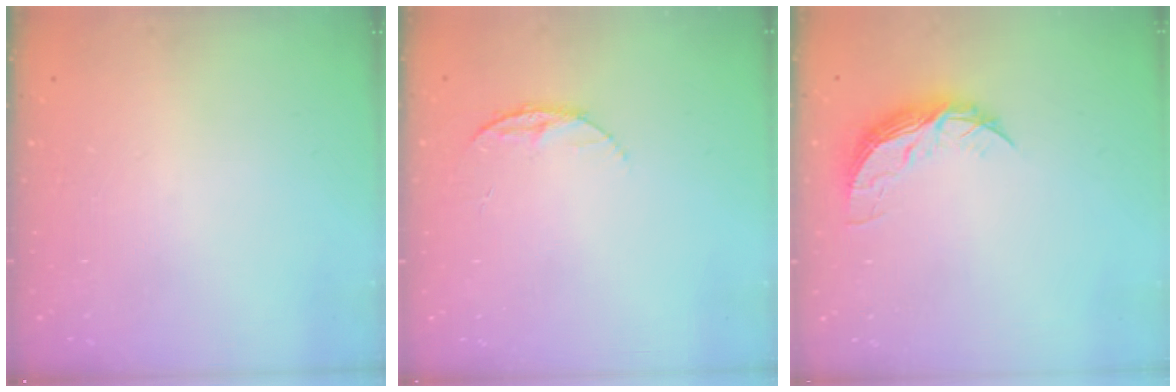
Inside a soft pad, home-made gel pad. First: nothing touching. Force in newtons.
{"total": 6.5, "press": 6.5, "slide": 0.7}
{"total": 7.9, "press": 7.8, "slide": 0.6}